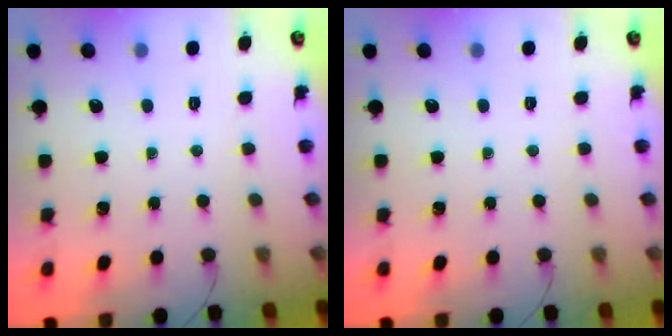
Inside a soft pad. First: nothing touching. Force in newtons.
{"total": 0.0}